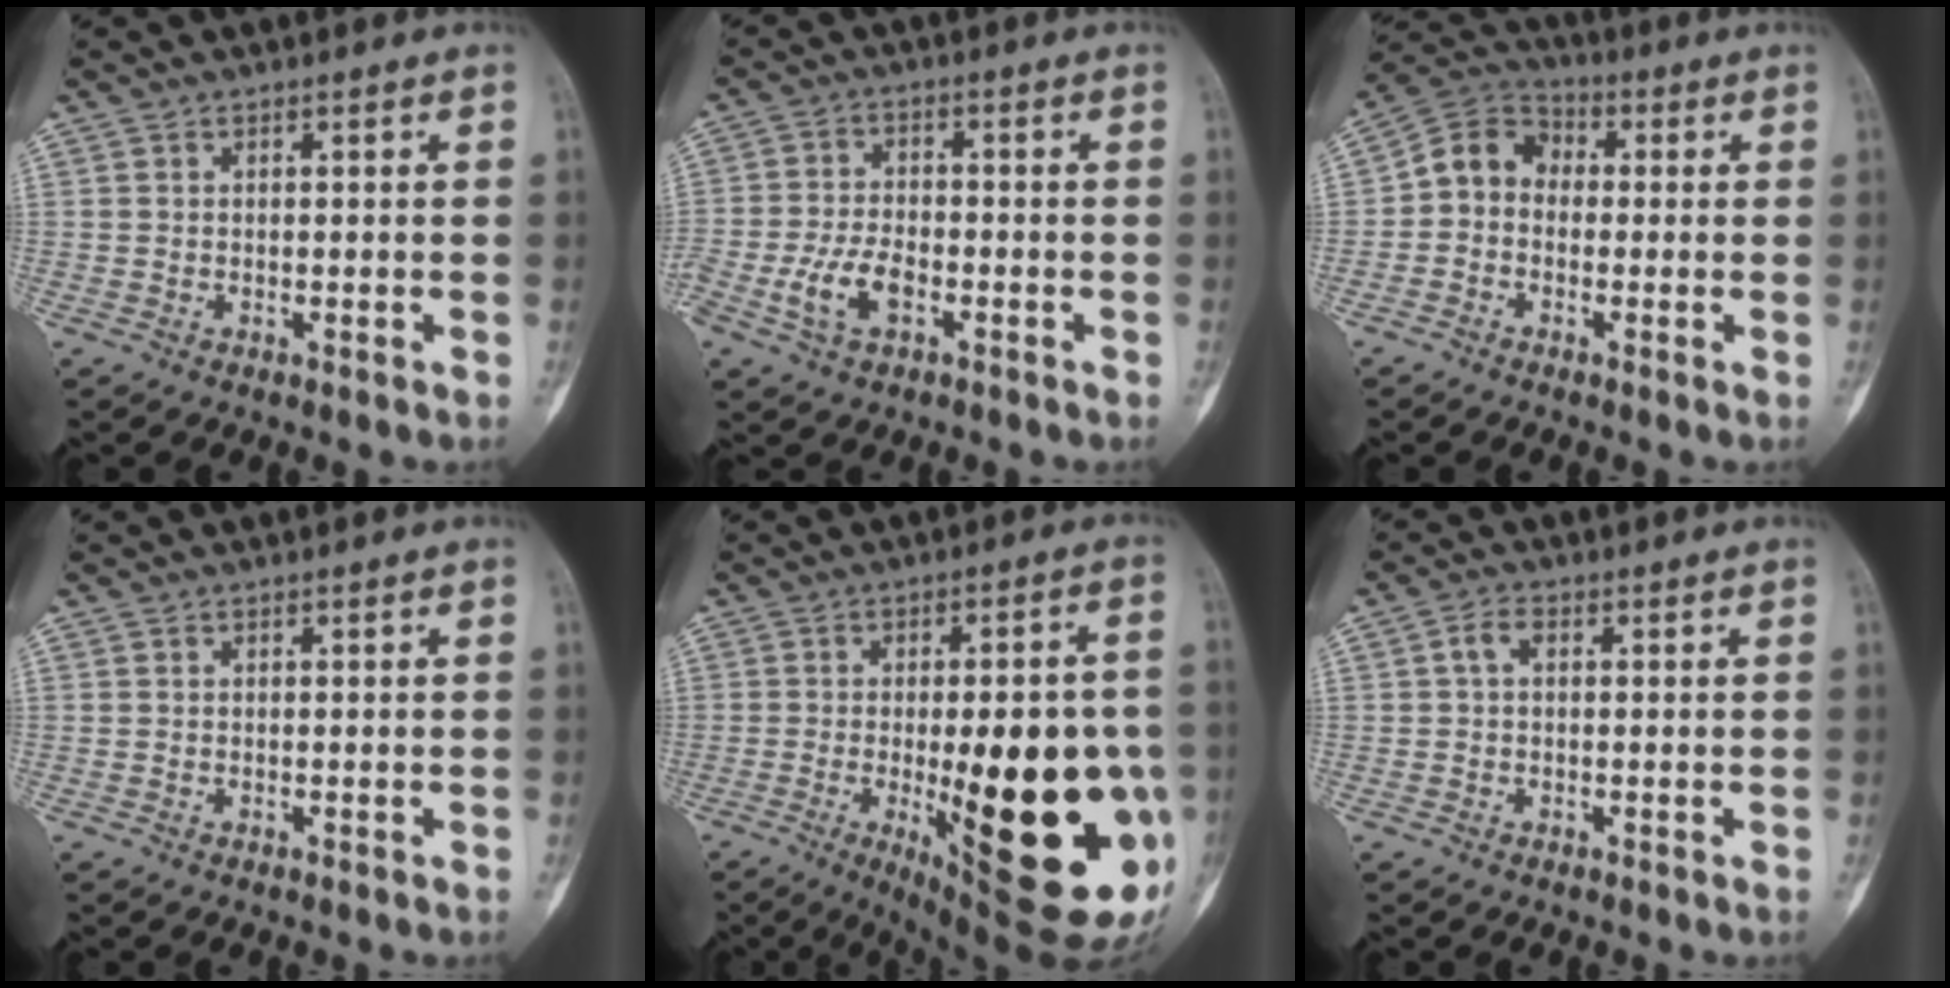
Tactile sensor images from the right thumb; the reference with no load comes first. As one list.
[{"total": 6.9, "force": [-2.8, 3.7, 5.0], "torque": [-0.104, 0.015, -0.054]}, {"total": 7.8, "force": [-0.6, 6.5, 4.3], "torque": [-0.059, 0.031, -0.032]}, {"total": 0.0}, {"total": 28.2, "force": [-5.8, 9.5, 26.0], "torque": [-0.296, -0.010, -0.053]}, {"total": 2.4, "force": [0.3, 1.5, 1.8], "torque": [-0.032, 0.009, 0.002]}]